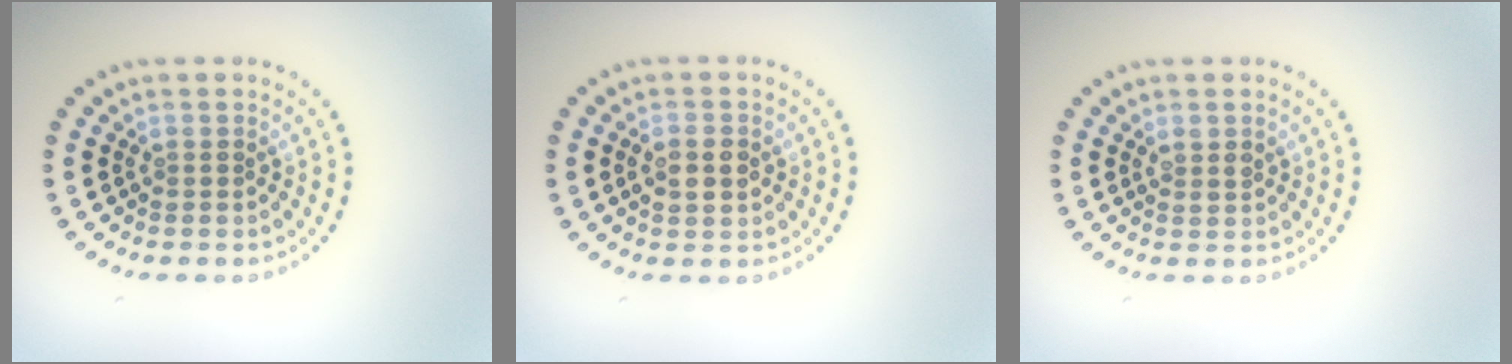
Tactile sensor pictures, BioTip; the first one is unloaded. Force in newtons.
{"total": 2.8, "press": 2.8, "slide": 0.2}
{"total": 1.0, "press": 0.9, "slide": 0.5}